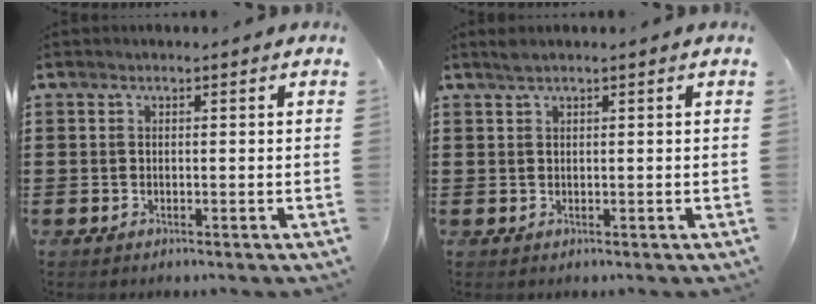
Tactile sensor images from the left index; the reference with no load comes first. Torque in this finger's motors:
{"motor_torque": [-0.04, -0.03, 0.15, 0.04]}